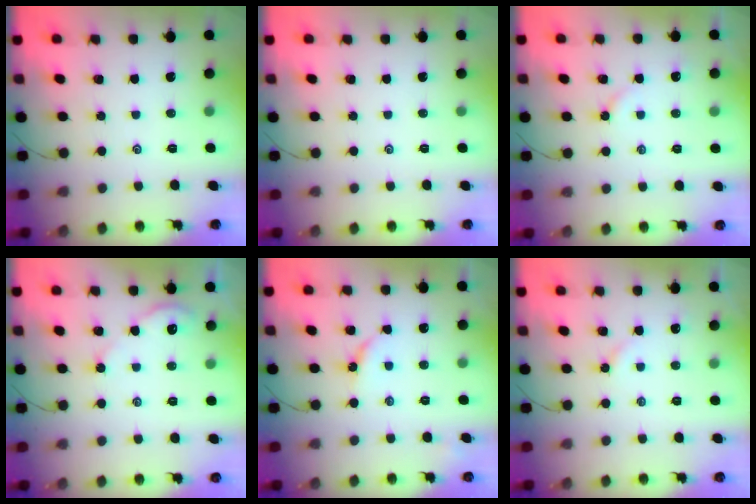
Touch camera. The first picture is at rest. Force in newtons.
{"total": 0.0}
{"total": 3.2, "press": 3.1, "slide": 0.5}
{"total": 2.9, "press": 2.9, "slide": 0.4}
{"total": 2.7, "press": 2.7, "slide": 0.4}
{"total": 4.0, "press": 4.0, "slide": 0.5}